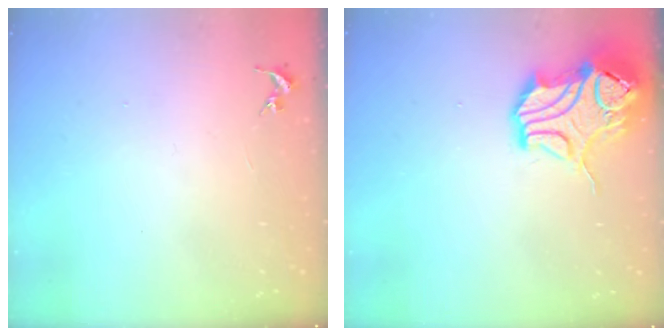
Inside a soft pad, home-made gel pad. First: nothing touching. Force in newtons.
{"total": 15.7, "press": 15.6, "slide": 2.3}